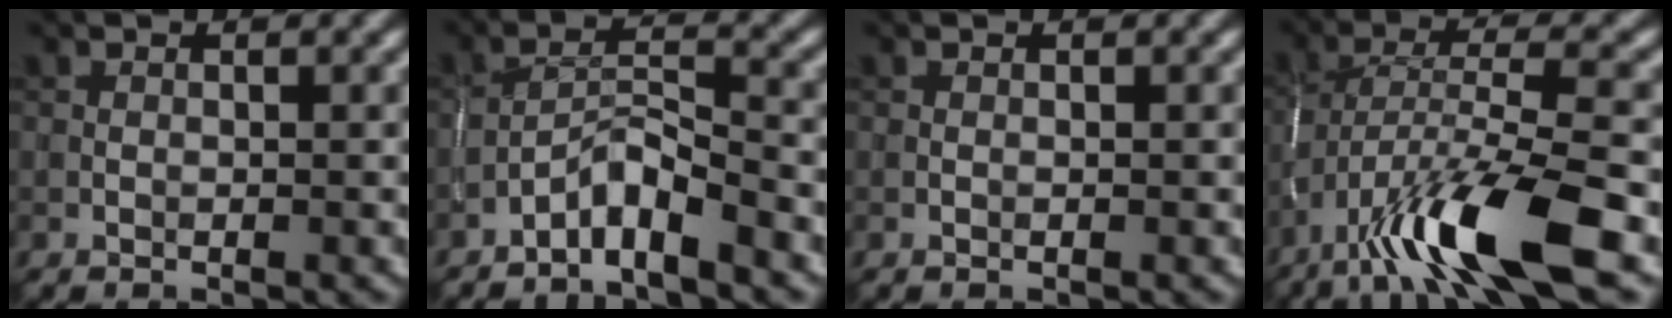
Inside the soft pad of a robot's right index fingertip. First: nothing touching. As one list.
[{"total": 3.2, "force": [-2.6, 0.2, 1.8], "torque": [-0.034, 0.014, -0.054]}, {"total": 0.0}, {"total": 10.6, "force": [-6.1, 2.3, 8.3], "torque": [-0.148, 0.006, -0.113]}]